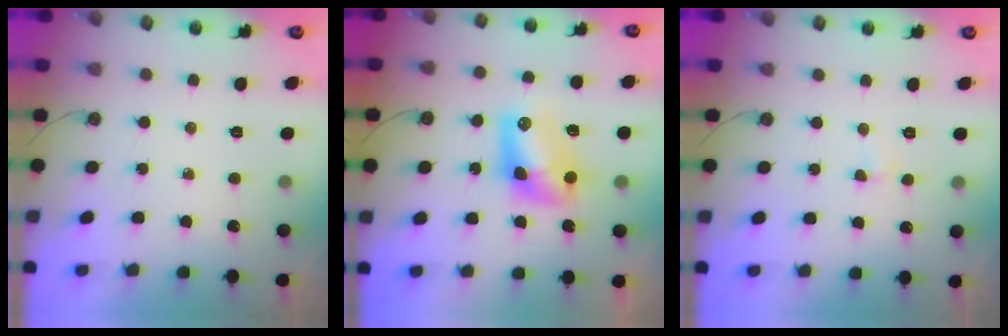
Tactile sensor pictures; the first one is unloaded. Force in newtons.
{"total": 9.3, "press": 9.3, "slide": 0.6}
{"total": 2.8, "press": 2.8, "slide": 0.5}